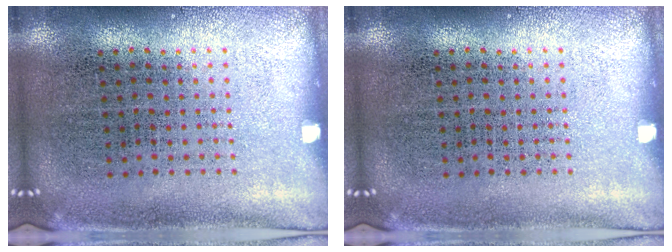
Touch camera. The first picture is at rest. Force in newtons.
{"total": 0.0}